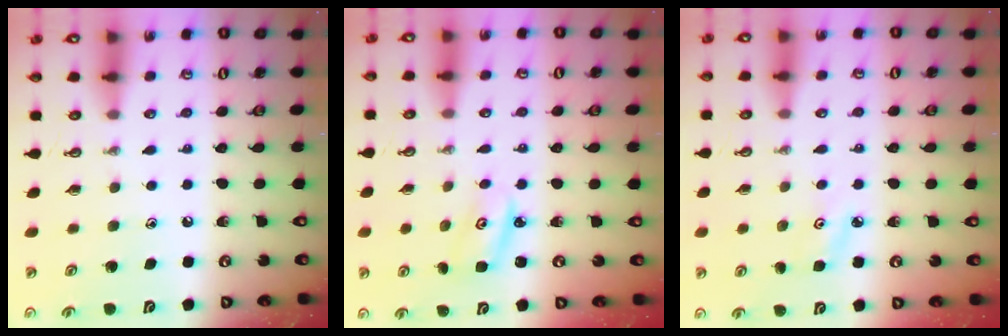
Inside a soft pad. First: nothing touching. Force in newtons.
{"total": 2.8, "press": 2.8, "slide": 0.2}
{"total": 4.5, "press": 4.4, "slide": 0.6}